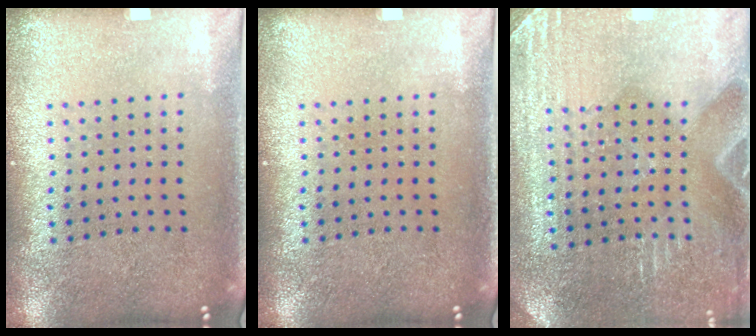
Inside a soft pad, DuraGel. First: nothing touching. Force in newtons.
{"total": 0.0}
{"total": 2.9, "press": 2.9, "slide": 0.3}